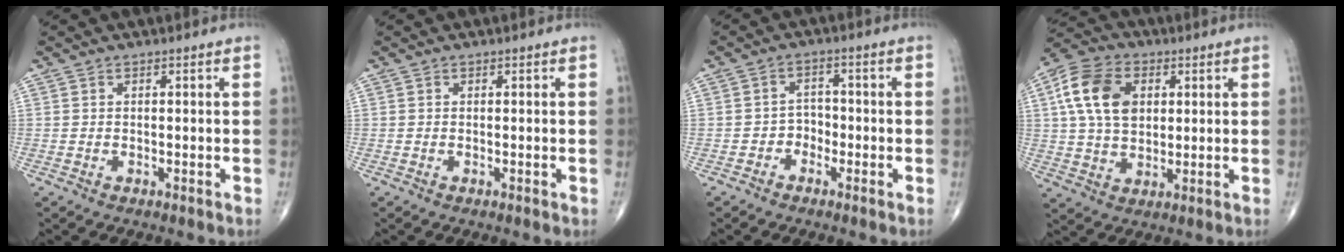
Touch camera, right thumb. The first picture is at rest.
{"total": 0.0}
{"total": 3.0, "force": [-1.5, 2.4, 0.9], "torque": [0.008, 0.018, -0.035]}
{"total": 13.1, "force": [3.3, 8.9, 9.0], "torque": [-0.157, 0.006, 0.054]}